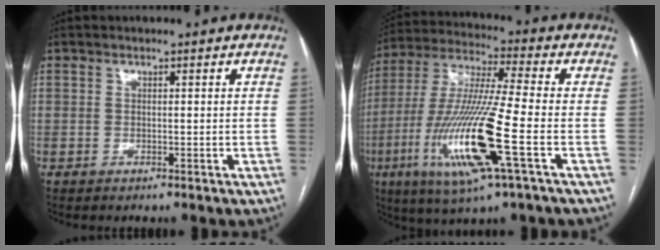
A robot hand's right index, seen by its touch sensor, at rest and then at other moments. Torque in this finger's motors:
{"motor_torque": [2.14, 0.00, 1.05, 0.21]}